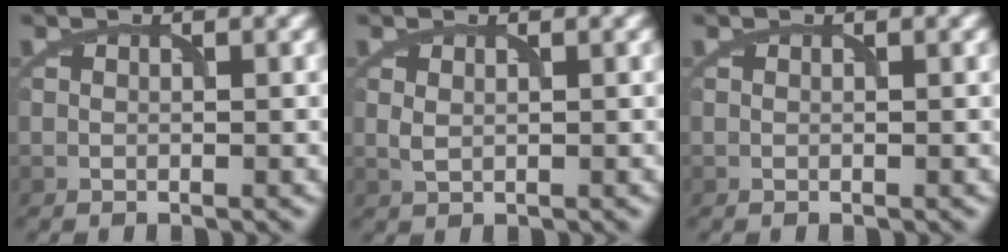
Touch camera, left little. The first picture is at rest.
{"total": 0.9, "force": [0.2, 0.5, 0.7], "torque": [-0.021, -0.002, 0.007]}
{"total": 0.0}